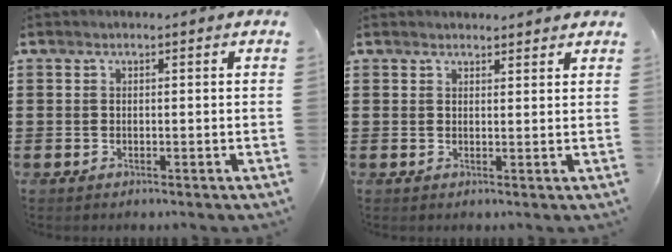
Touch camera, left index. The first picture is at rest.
{"total": 1.6, "force": [1.6, 0.4, 0.0], "torque": [-0.004, 0.002, 0.032]}